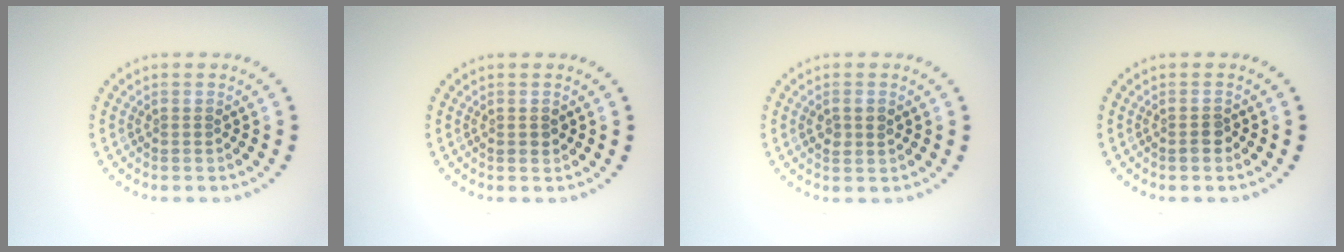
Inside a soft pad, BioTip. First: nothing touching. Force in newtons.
{"total": 0.9, "press": 0.8, "slide": 0.1}
{"total": 1.5, "press": 1.5, "slide": 0.1}
{"total": 1.3, "press": 1.1, "slide": 0.5}